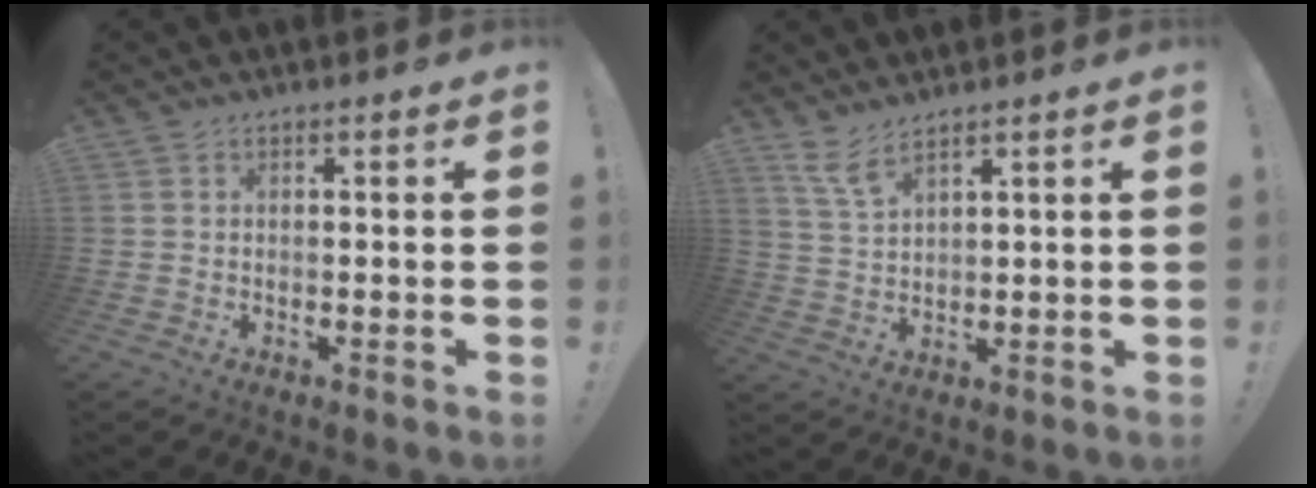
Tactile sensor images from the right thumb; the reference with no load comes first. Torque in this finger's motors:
{"motor_torque": [0.29, 0.42, 0.36, 0.02, 0.00]}